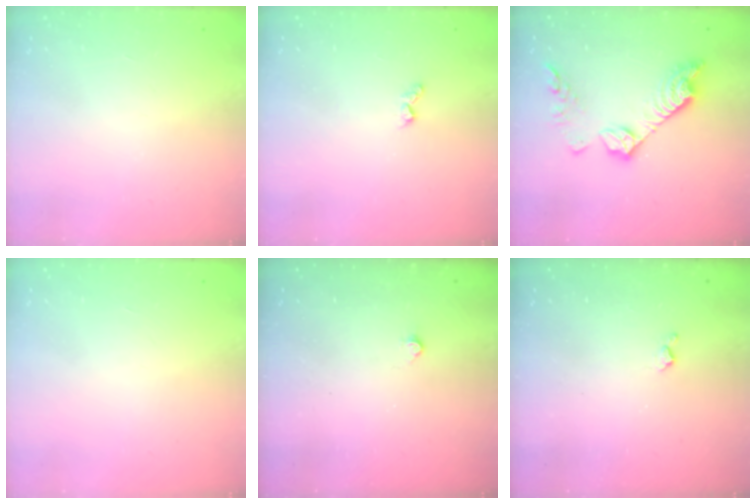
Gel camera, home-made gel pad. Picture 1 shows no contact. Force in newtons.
{"total": 4.1, "press": 4.1, "slide": 0.6}
{"total": 14.5, "press": 14.4, "slide": 0.7}
{"total": 0.0}
{"total": 2.2, "press": 2.2, "slide": 0.4}
{"total": 3.6, "press": 3.5, "slide": 0.6}